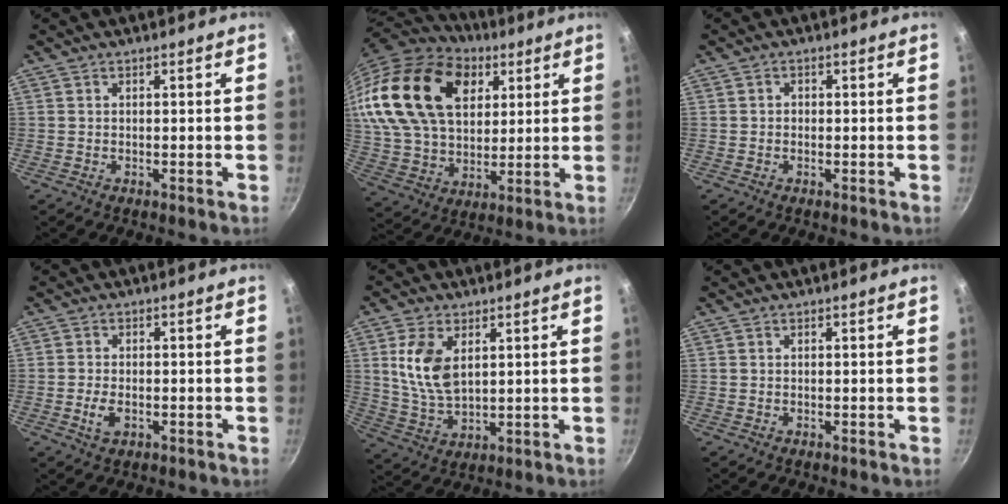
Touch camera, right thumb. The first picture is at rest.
{"total": 28.7, "force": [11.4, 18.5, 18.6], "torque": [-0.341, -0.005, 0.211]}
{"total": 0.9, "force": [-0.2, 0.9, 0.4], "torque": [-0.005, 0.005, -0.004]}
{"total": 3.6, "force": [-1.1, 2.1, 2.8], "torque": [-0.053, 0.006, -0.020]}
{"total": 10.1, "force": [3.0, 5.9, 7.7], "torque": [-0.149, -0.021, 0.065]}
{"total": 0.0}